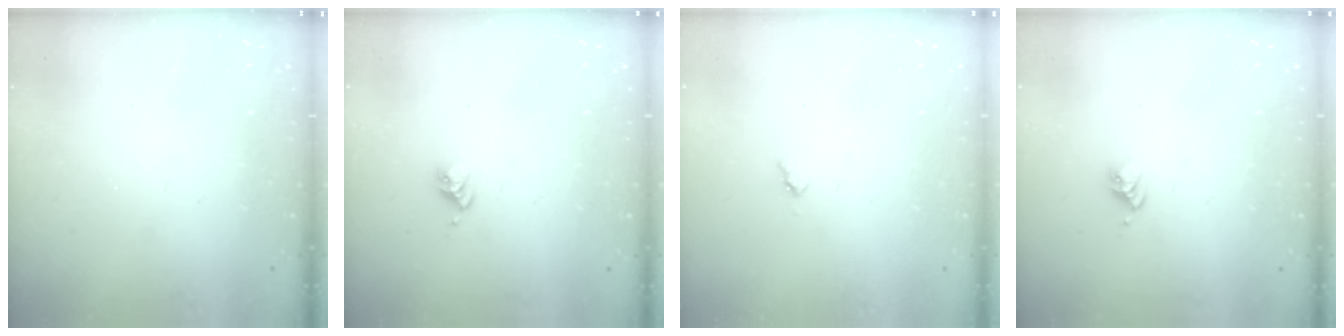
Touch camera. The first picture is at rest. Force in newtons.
{"total": 3.7, "press": 3.7, "slide": 0.6}
{"total": 3.0, "press": 3.0, "slide": 0.3}
{"total": 3.7, "press": 3.7, "slide": 0.6}